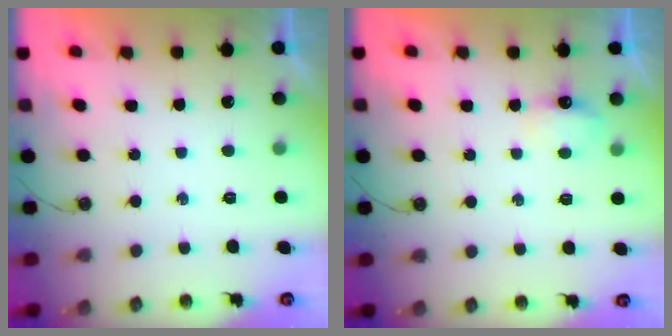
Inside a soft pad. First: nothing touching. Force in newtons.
{"total": 4.8, "press": 4.7, "slide": 0.7}